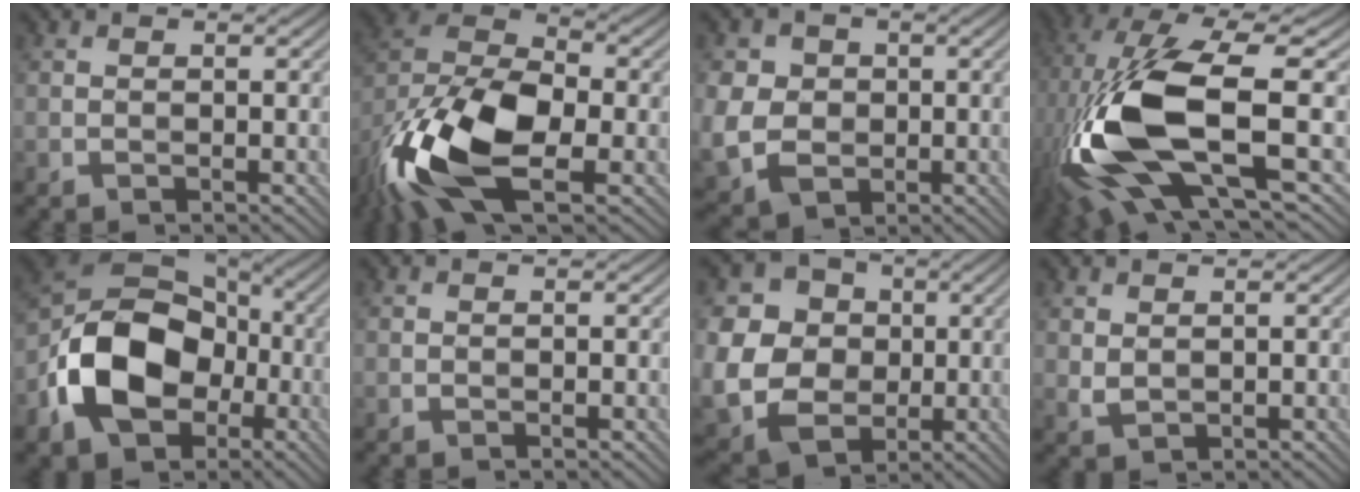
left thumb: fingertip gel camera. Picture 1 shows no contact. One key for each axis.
{"total": 16.4, "fx": -7.0, "fy": 8.0, "fz": 12.5, "tx": -0.284, "ty": -0.018, "tz": -0.147}
{"total": 8.3, "fx": -0.3, "fy": 7.3, "fz": 3.9, "tx": -0.113, "ty": -0.009, "tz": -0.019}
{"total": 18.5, "fx": -2.3, "fy": 6.9, "fz": 17.0, "tx": -0.384, "ty": -0.007, "tz": -0.026}
{"total": 14.4, "fx": -4.1, "fy": 10.1, "fz": 9.5, "tx": -0.194, "ty": -0.011, "tz": -0.089}
{"total": 0.0}
{"total": 12.2, "fx": -0.1, "fy": 10.8, "fz": 5.6, "tx": -0.164, "ty": -0.025, "tz": -0.018}
{"total": 1.4, "fx": 0.8, "fy": 0.8, "fz": 0.8, "tx": -0.025, "ty": -0.004, "tz": 0.021}